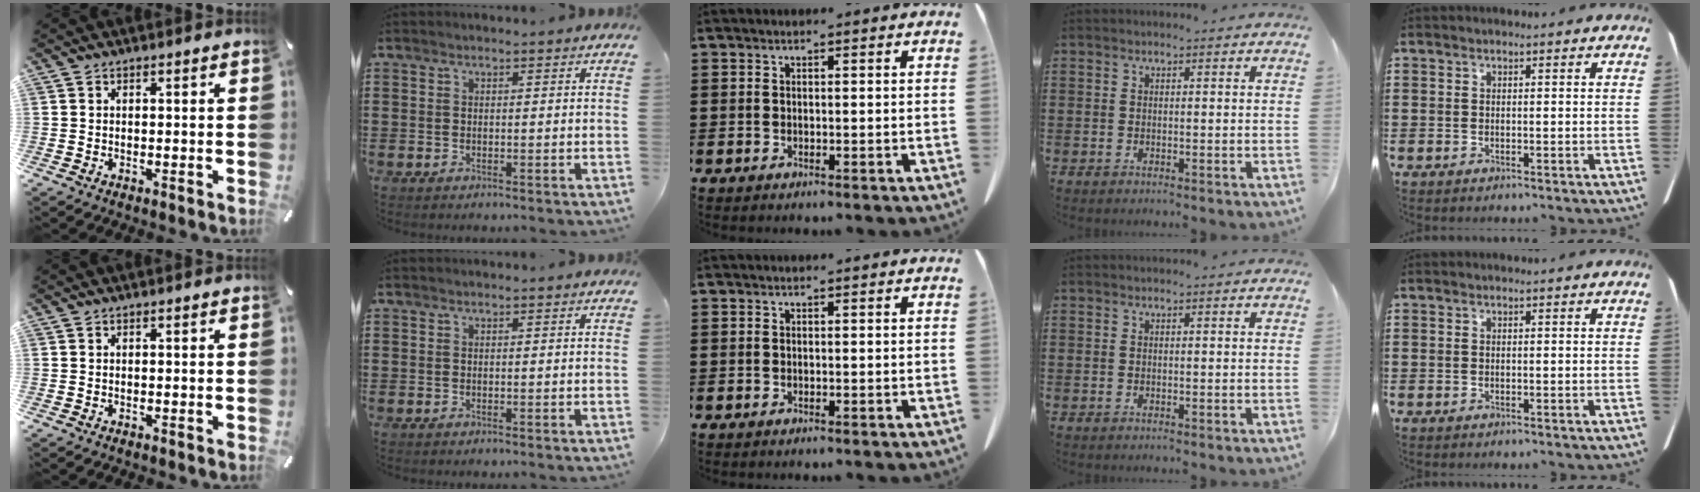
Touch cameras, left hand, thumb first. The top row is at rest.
{}